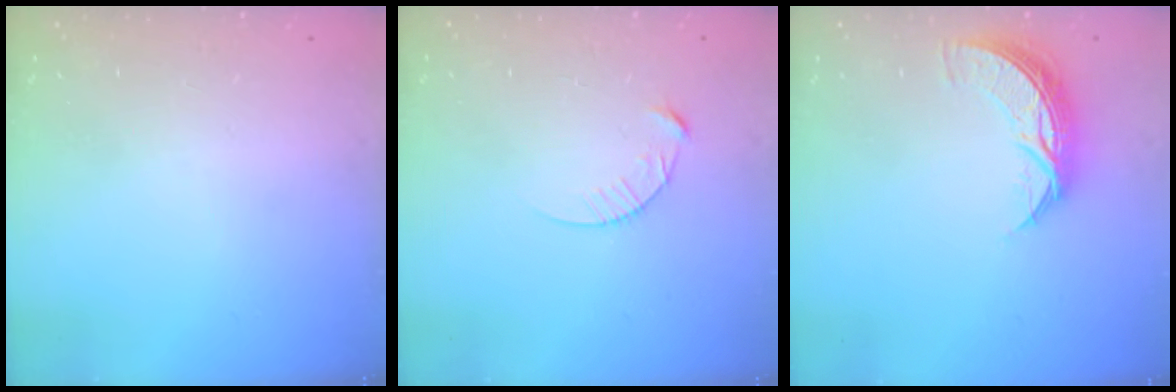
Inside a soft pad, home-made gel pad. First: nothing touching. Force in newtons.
{"total": 4.3, "press": 4.3, "slide": 0.4}
{"total": 8.3, "press": 8.2, "slide": 0.3}